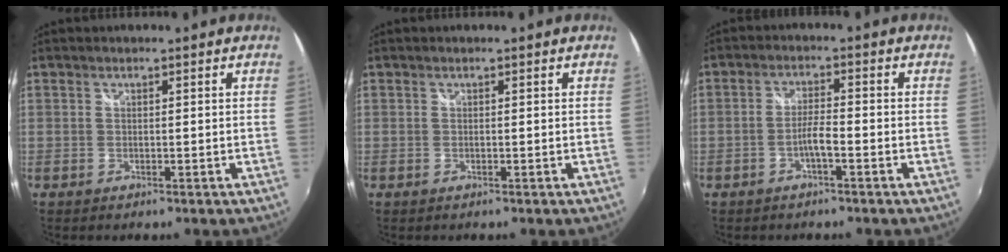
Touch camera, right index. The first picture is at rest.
{"total": 0.0}
{"total": 3.2, "force": [-1.8, 0.3, 2.7], "torque": [-0.057, 0.006, -0.034]}